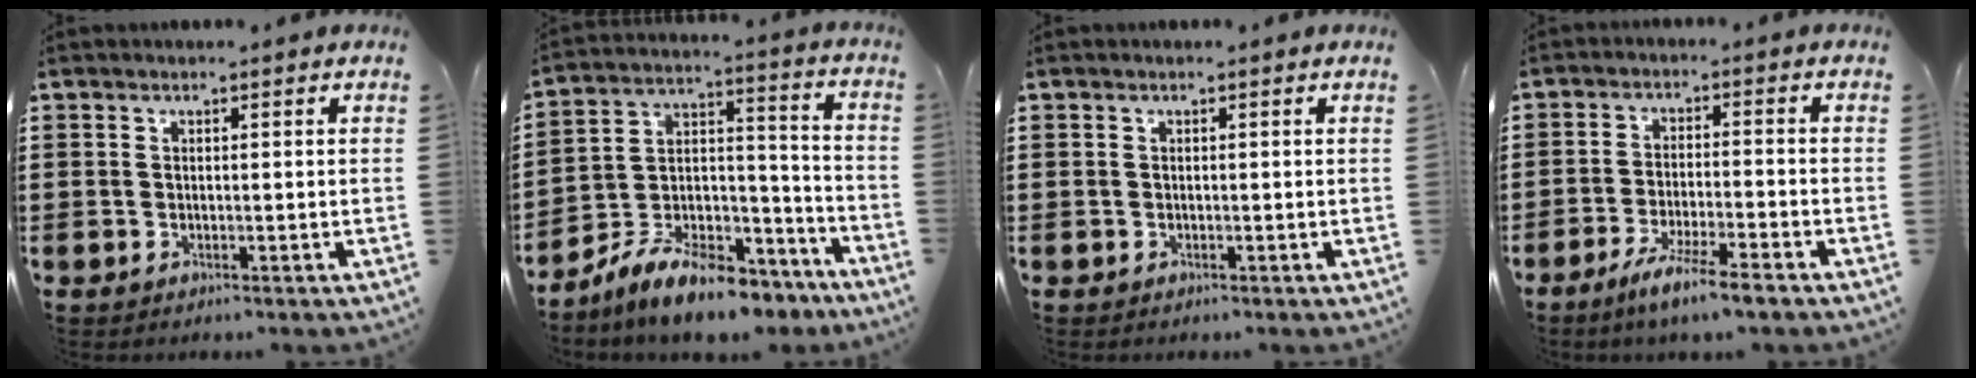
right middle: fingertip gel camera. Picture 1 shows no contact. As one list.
[{"total": 10.0, "force": [-8.8, 2.4, 4.2], "torque": [-0.084, 0.024, -0.173]}, {"total": 0.0}, {"total": 5.7, "force": [-4.5, -0.2, 3.4], "torque": [-0.067, -0.014, -0.081]}]